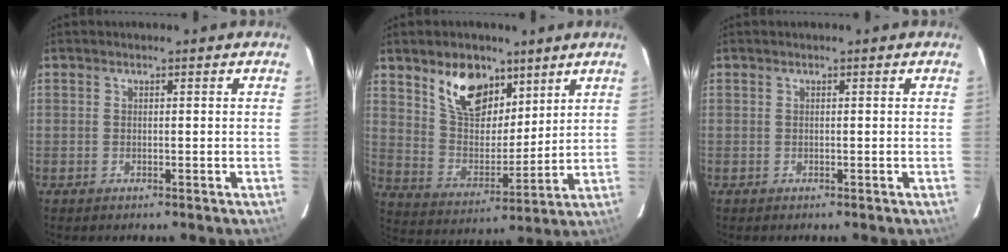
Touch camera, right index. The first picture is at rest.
{"total": 13.4, "force": [8.2, 7.6, 7.4], "torque": [-0.133, 0.010, 0.157]}
{"total": 0.0}